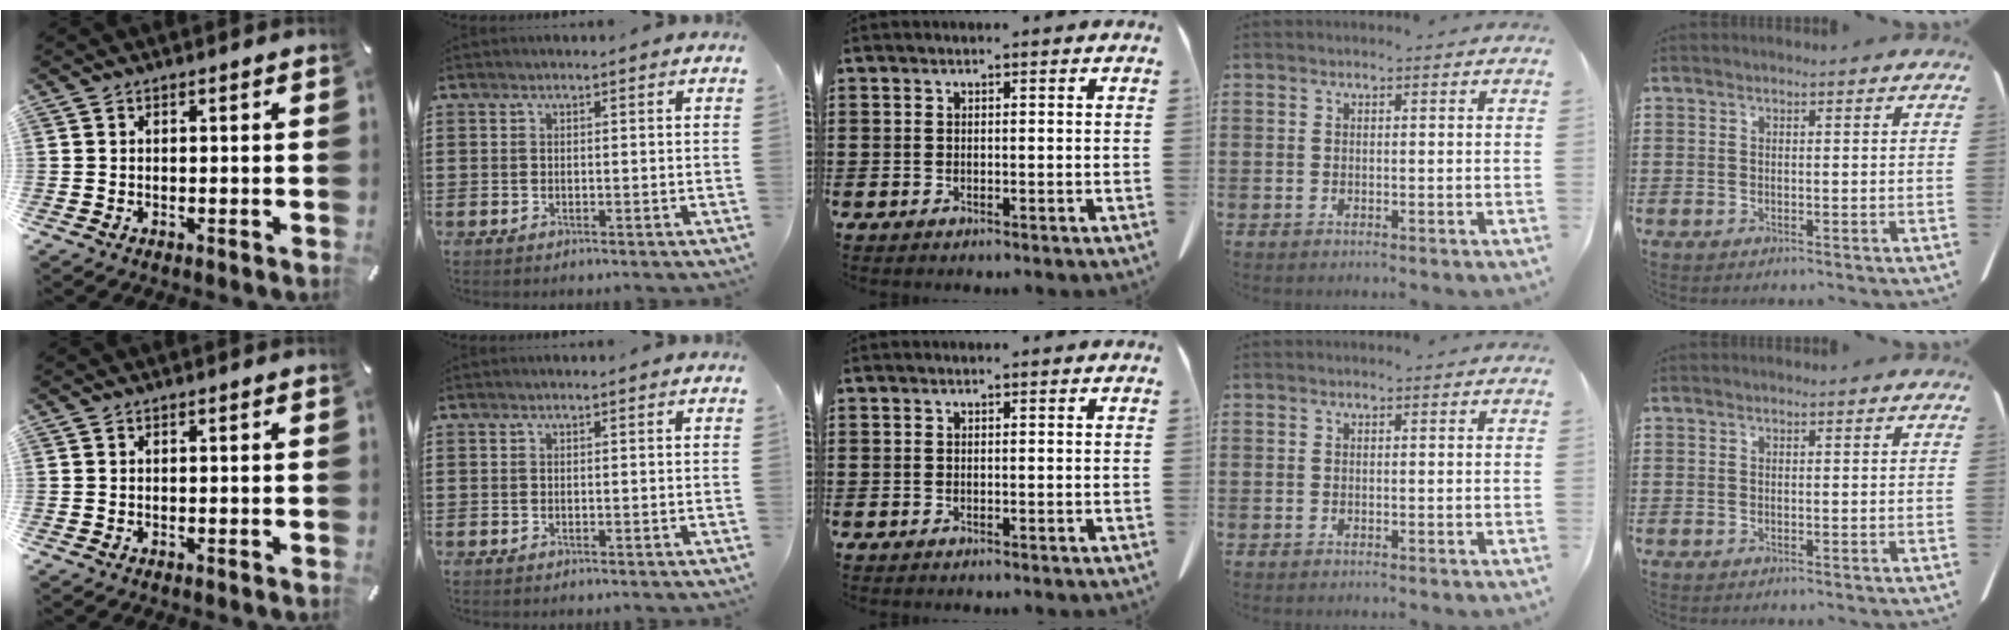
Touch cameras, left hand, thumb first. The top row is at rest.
{}